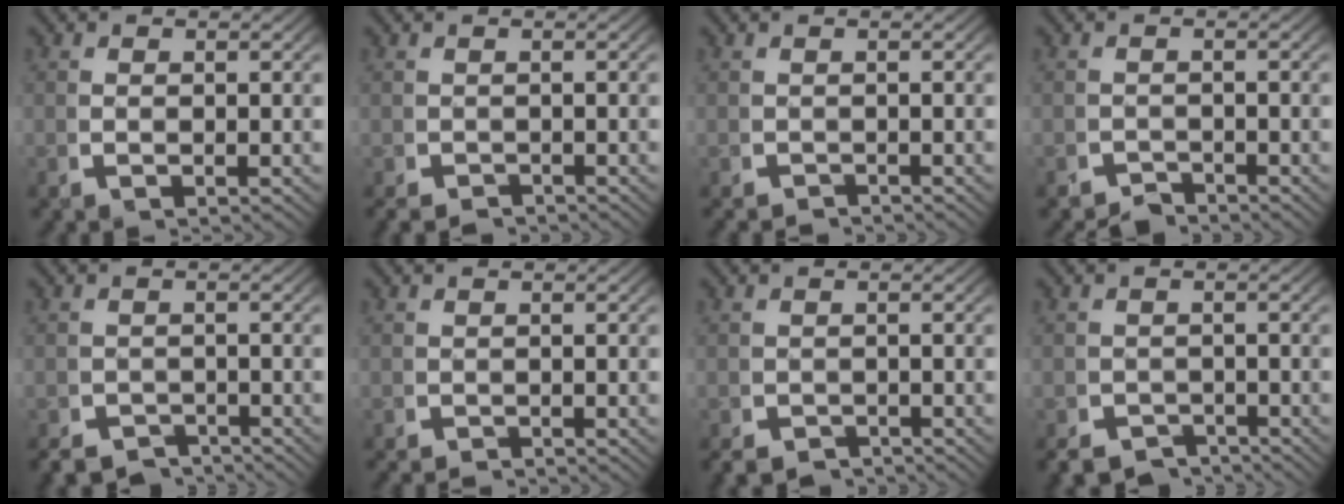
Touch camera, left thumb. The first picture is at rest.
{"total": 2.2, "force": [-2.1, 0.5, -0.4], "torque": [0.020, -0.012, -0.031]}
{"total": 1.9, "force": [-1.7, 0.3, -0.6], "torque": [0.020, -0.009, -0.025]}
{"total": 2.2, "force": [-2.1, 0.5, -0.7], "torque": [0.026, -0.011, -0.035]}
{"total": 3.8, "force": [-3.5, 1.4, -0.1], "torque": [0.026, -0.020, -0.054]}
{"total": 1.4, "force": [-1.3, 0.2, -0.5], "torque": [0.018, -0.007, -0.018]}
{"total": 2.8, "force": [-2.7, 0.8, -0.4], "torque": [0.021, -0.016, -0.038]}
{"total": 4.2, "force": [-3.8, 1.7, 0.1], "torque": [0.023, -0.023, -0.057]}